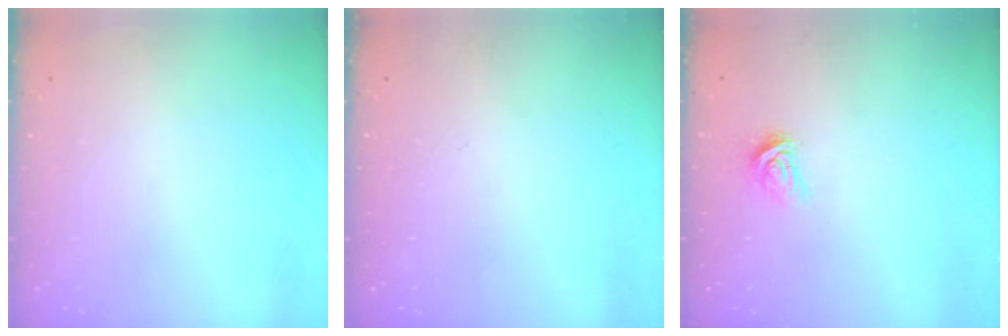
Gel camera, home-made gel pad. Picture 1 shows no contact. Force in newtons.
{"total": 0.0}
{"total": 3.6, "press": 3.6, "slide": 0.4}